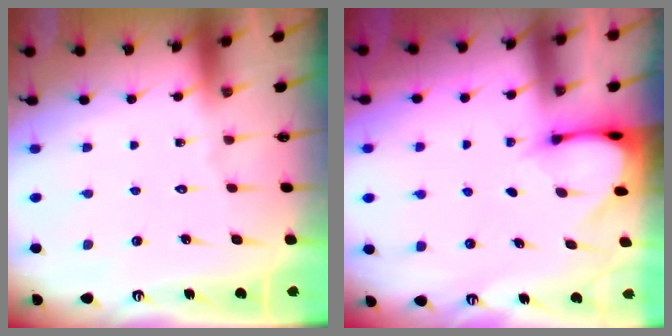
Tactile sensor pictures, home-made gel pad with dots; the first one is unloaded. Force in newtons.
{"total": 2.8, "press": 2.8, "slide": 0.2}